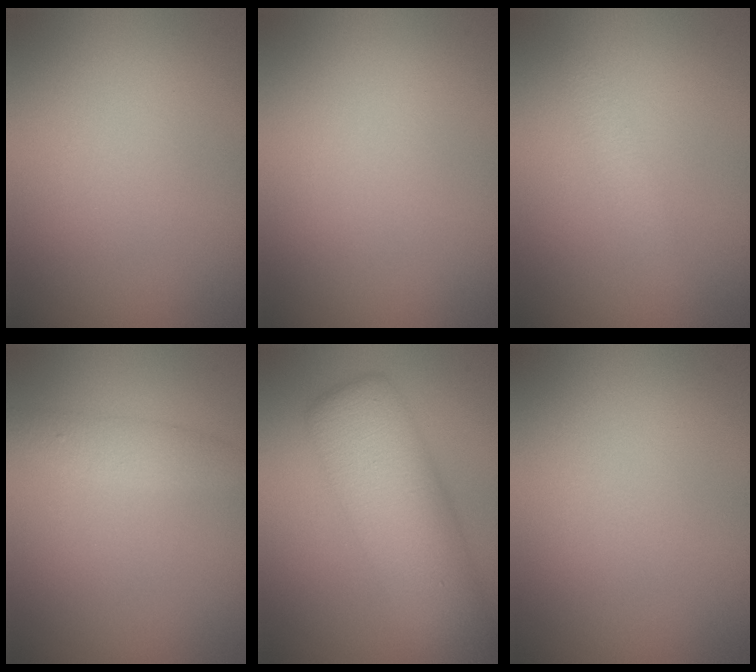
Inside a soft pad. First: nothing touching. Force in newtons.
{"total": 0.0}
{"total": 1.3, "press": 1.3, "slide": 0.0}
{"total": 1.7, "press": 1.7, "slide": 0.1}
{"total": 8.2, "press": 8.2, "slide": 0.2}
{"total": 0.0}